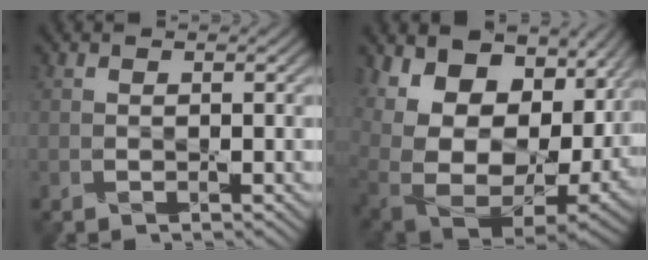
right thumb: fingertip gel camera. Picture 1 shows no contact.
{"total": 17.9, "force": [4.8, 12.7, 11.7], "torque": [-0.223, 0.001, 0.128]}